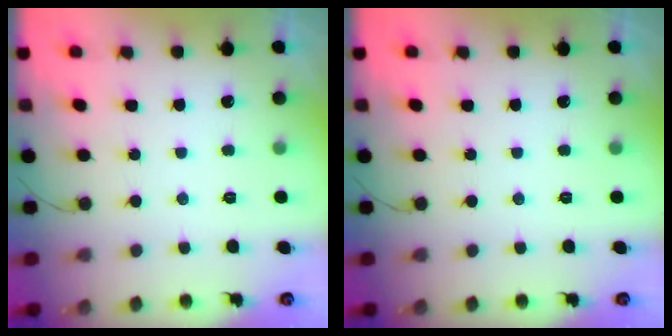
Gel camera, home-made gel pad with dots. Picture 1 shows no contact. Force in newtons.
{"total": 0.0}